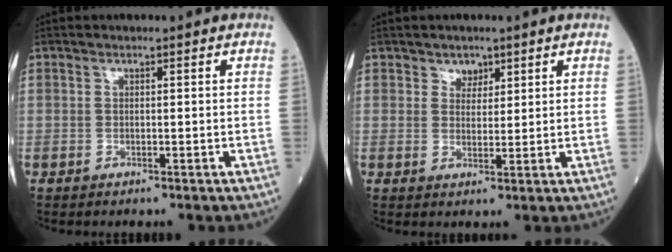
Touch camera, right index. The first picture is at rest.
{"total": 3.5, "force": [2.1, 2.5, 1.2], "torque": [-0.026, 0.004, 0.042]}